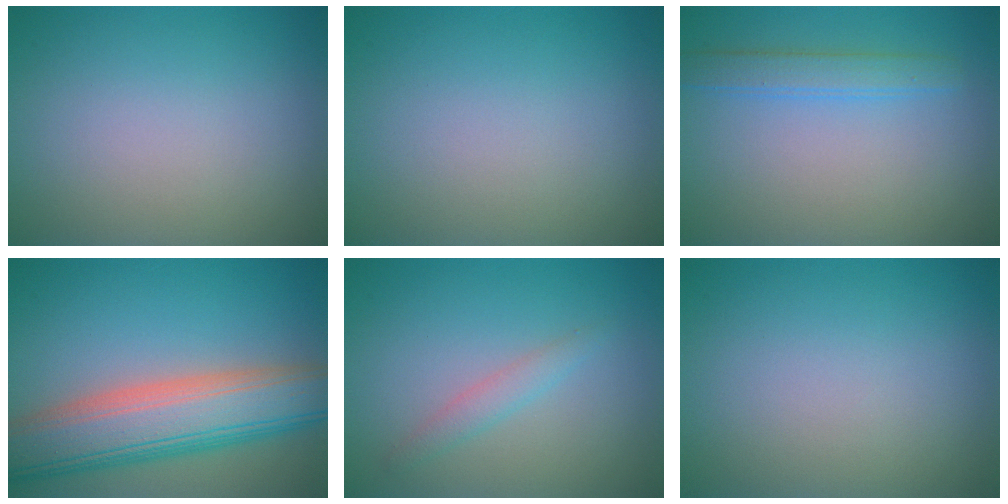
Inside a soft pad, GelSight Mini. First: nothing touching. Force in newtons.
{"total": 0.0}
{"total": 2.3, "press": 2.3, "slide": 0.2}
{"total": 9.9, "press": 9.9, "slide": 0.7}
{"total": 1.5, "press": 1.5, "slide": 0.0}
{"total": 0.0}